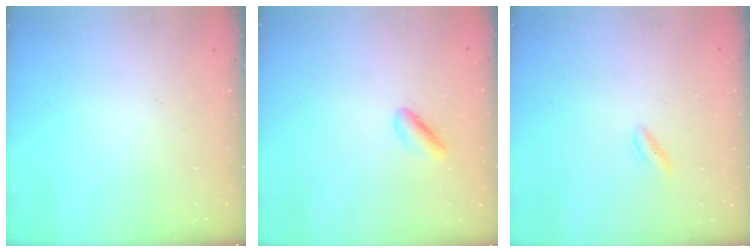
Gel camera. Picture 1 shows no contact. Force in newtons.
{"total": 2.0, "press": 2.0, "slide": 0.3}
{"total": 2.4, "press": 2.2, "slide": 1.0}